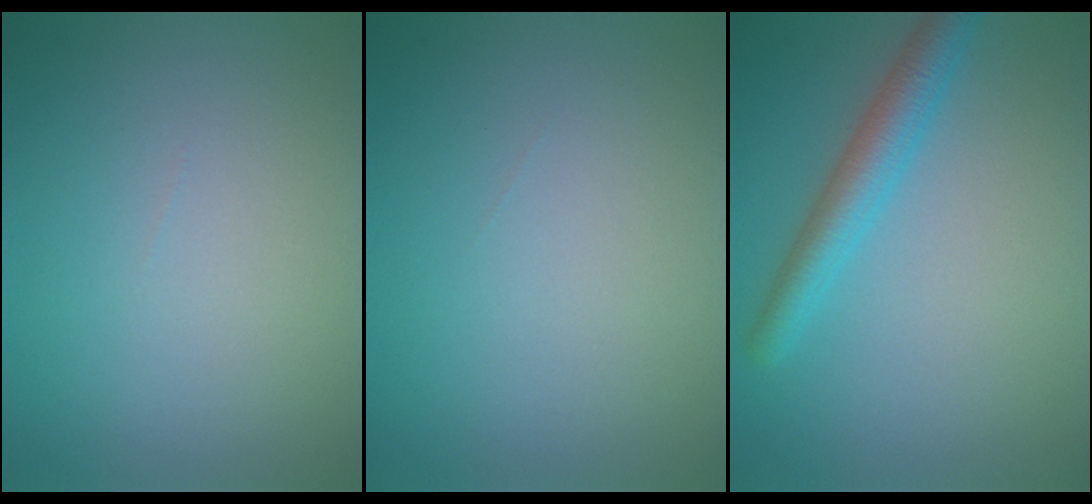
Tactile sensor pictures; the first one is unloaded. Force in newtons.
{"total": 0.0}
{"total": 3.6, "press": 3.6, "slide": 0.1}